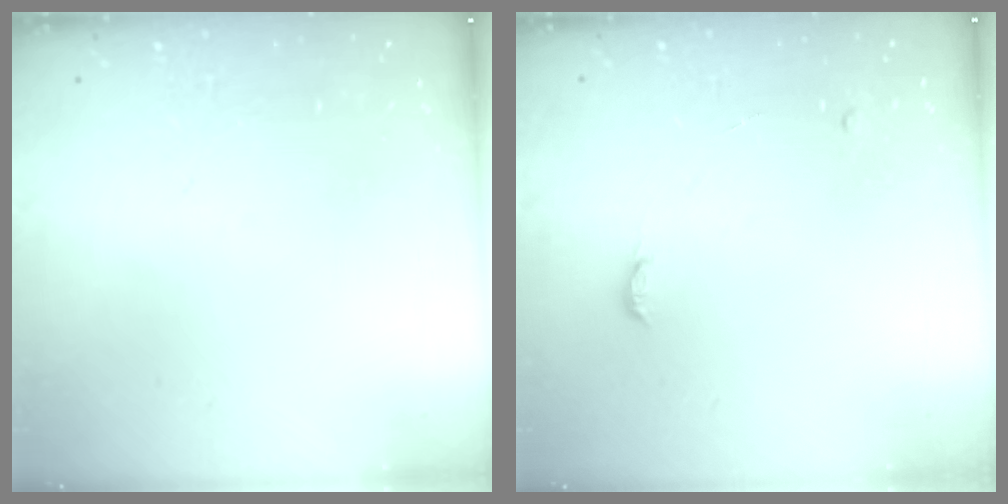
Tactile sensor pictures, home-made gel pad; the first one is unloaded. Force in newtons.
{"total": 7.8, "press": 4.4, "slide": 6.4}